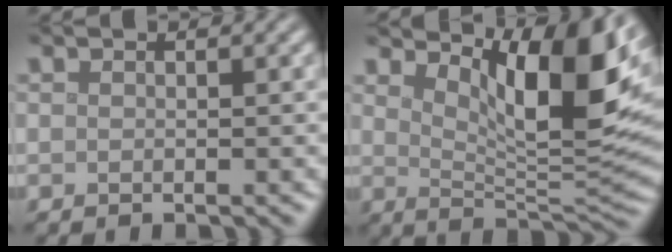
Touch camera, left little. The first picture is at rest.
{"total": 10.2, "force": [4.6, 3.0, 8.6], "torque": [-0.129, -0.012, 0.081]}